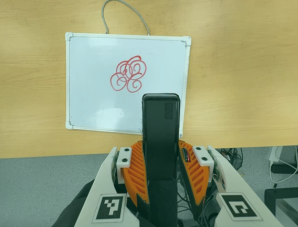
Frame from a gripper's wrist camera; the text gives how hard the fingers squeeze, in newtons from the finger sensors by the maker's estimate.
{"total": 5.0, "left": 3.4, "right": 6.6}